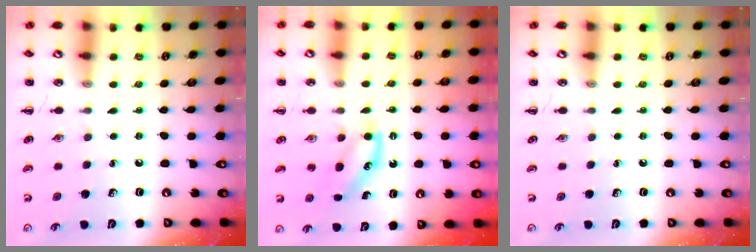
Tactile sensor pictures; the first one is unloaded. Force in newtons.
{"total": 4.9, "press": 4.7, "slide": 1.3}
{"total": 0.0}